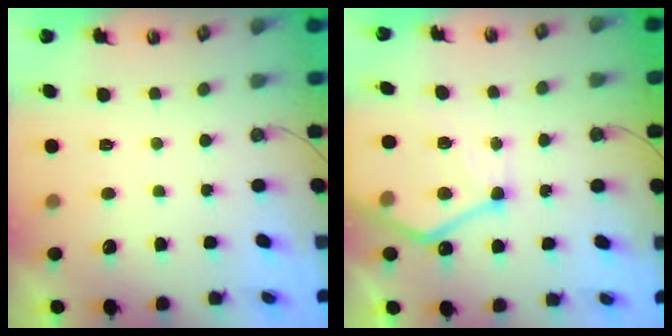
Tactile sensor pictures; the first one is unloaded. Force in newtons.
{"total": 14.6, "press": 14.6, "slide": 0.6}